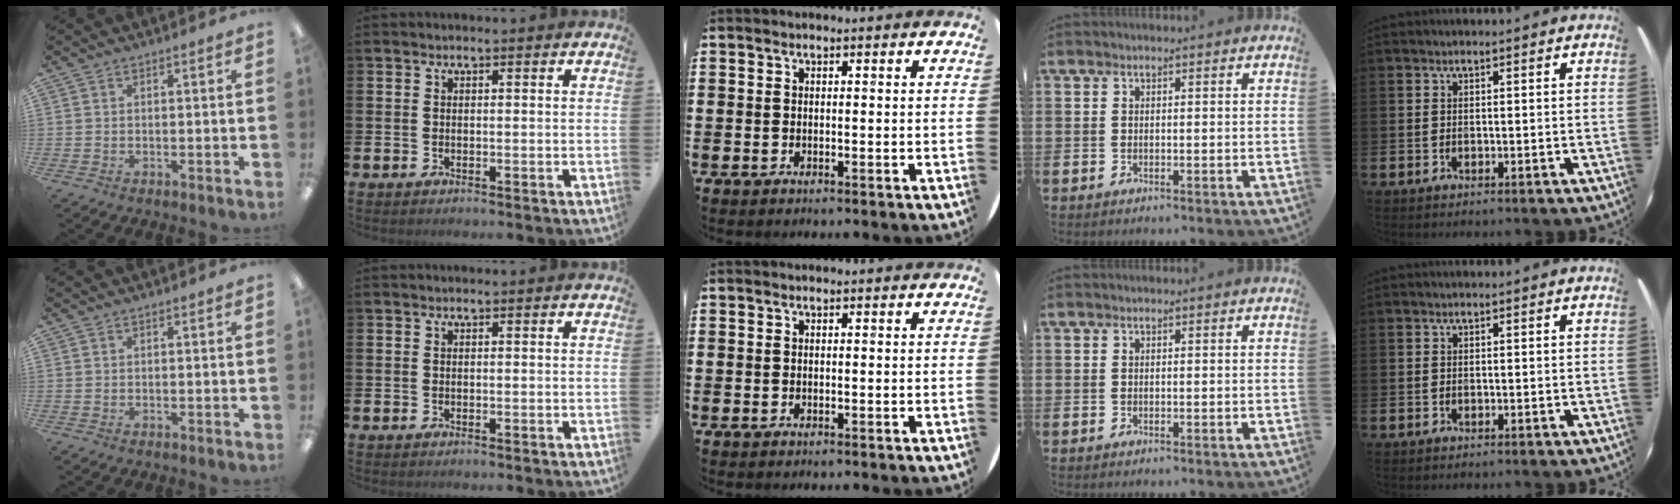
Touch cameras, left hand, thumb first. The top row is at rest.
{}